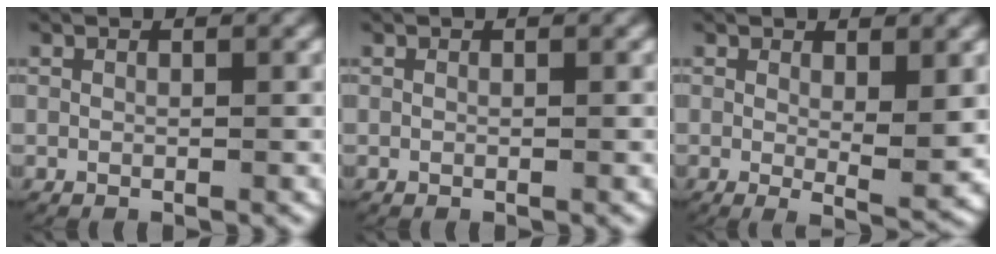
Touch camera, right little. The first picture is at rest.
{"total": 0.0}
{"total": 2.8, "force": [0.7, 0.7, 2.7], "torque": [-0.039, -0.020, 0.014]}